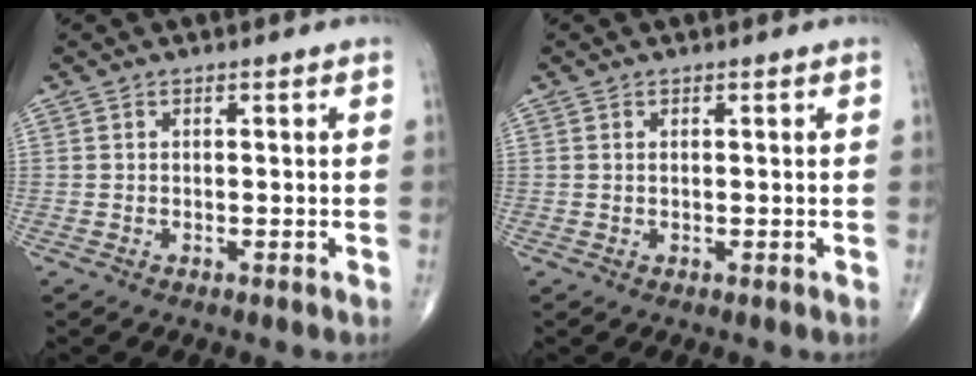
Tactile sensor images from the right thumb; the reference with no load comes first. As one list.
[{"total": 0.0}]